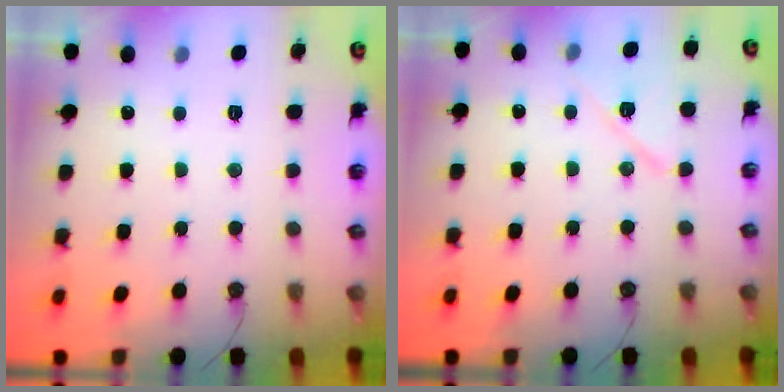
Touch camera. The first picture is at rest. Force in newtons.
{"total": 10.2, "press": 10.2, "slide": 0.9}